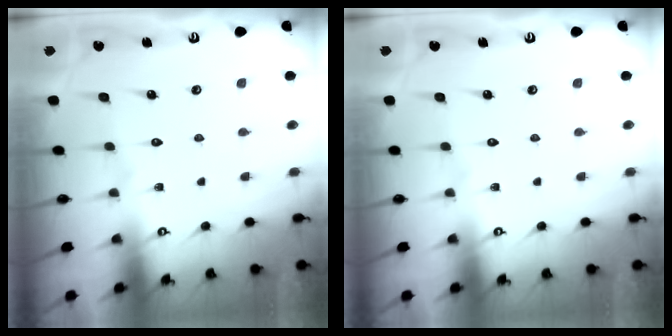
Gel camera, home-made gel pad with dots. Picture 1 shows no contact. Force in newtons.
{"total": 0.0}